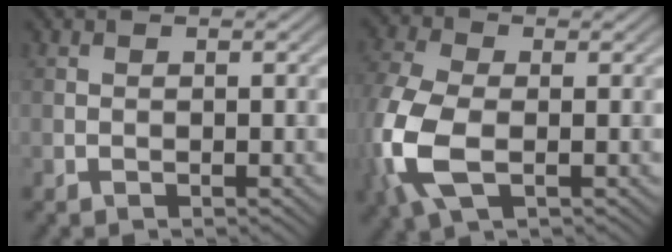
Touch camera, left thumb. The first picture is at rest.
{"total": 10.4, "force": [-2.2, 5.9, 8.2], "torque": [-0.246, -0.010, -0.053]}